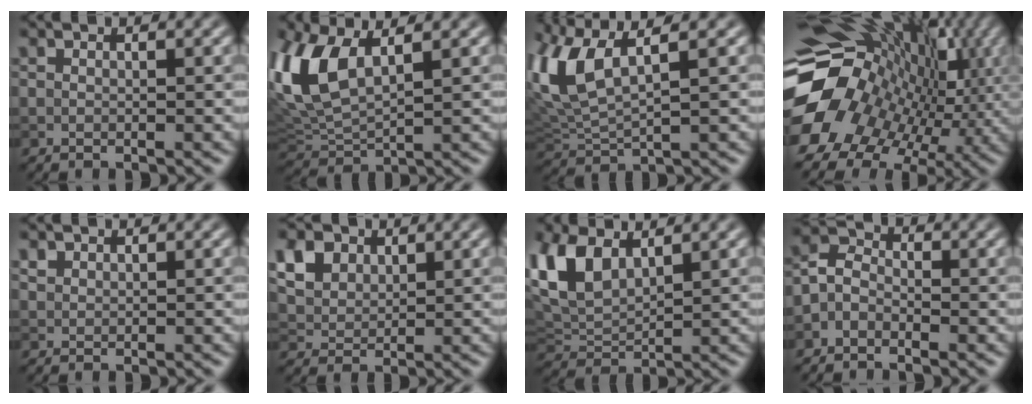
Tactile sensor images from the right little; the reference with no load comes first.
{"total": 7.3, "force": [2.5, 3.6, 5.9], "torque": [-0.147, 0.007, 0.049]}
{"total": 6.9, "force": [2.8, 2.7, 5.7], "torque": [-0.139, 0.012, 0.055]}
{"total": 17.0, "force": [-1.2, 13.6, 10.2], "torque": [-0.189, 0.001, -0.015]}
{"total": 0.8, "force": [0.6, 0.5, 0.1], "torque": [-0.003, 0.000, 0.015]}
{"total": 6.7, "force": [3.5, 4.7, 3.4], "torque": [-0.110, 0.014, 0.065]}
{"total": 6.1, "force": [2.6, 3.3, 4.4], "torque": [-0.107, 0.005, 0.050]}
{"total": 2.6, "force": [-1.5, 1.7, 1.3], "torque": [-0.026, 0.011, -0.041]}